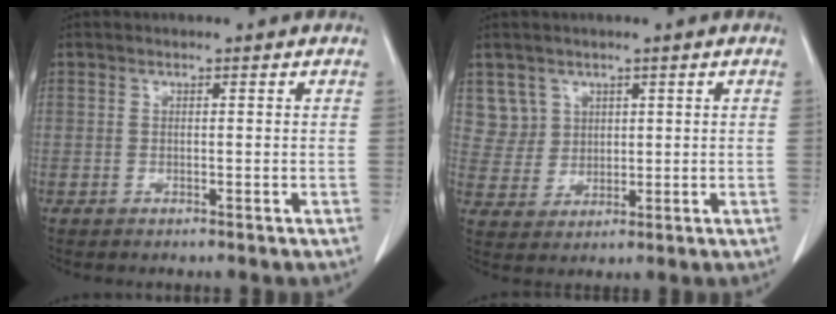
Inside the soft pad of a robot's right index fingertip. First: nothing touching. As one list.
[{"total": 4.7, "force": [2.5, 3.9, -0.3], "torque": [0.014, 0.003, 0.055]}]